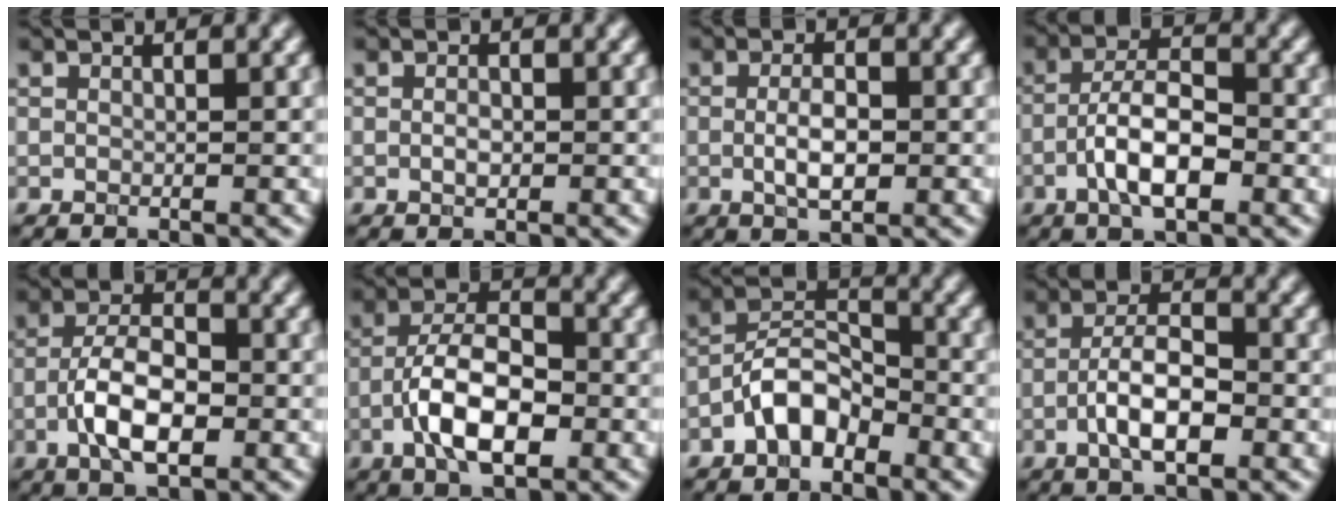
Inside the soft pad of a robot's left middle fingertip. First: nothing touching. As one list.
[{"total": 1.1, "force": [-0.2, 0.6, 0.9], "torque": [-0.018, -0.001, -0.003]}, {"total": 3.0, "force": [-0.3, 1.2, 2.8], "torque": [-0.054, -0.003, -0.006]}, {"total": 5.5, "force": [-2.1, 2.0, 4.7], "torque": [-0.086, 0.007, -0.044]}, {"total": 5.9, "force": [-2.0, 2.6, 4.9], "torque": [-0.092, 0.004, -0.042]}, {"total": 7.3, "force": [-2.6, 3.2, 6.0], "torque": [-0.107, 0.008, -0.054]}, {"total": 4.6, "force": [-2.6, 2.5, 2.9], "torque": [-0.048, 0.016, -0.055]}, {"total": 5.0, "force": [-1.7, 1.8, 4.3], "torque": [-0.080, 0.005, -0.035]}]